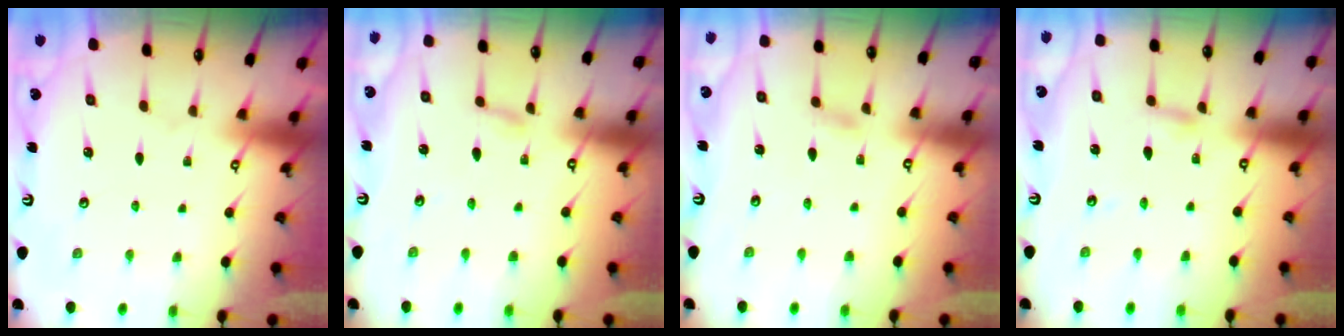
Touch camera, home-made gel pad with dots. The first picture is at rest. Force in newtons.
{"total": 2.1, "press": 2.1, "slide": 0.3}
{"total": 3.0, "press": 3.0, "slide": 0.3}
{"total": 2.4, "press": 2.4, "slide": 0.2}